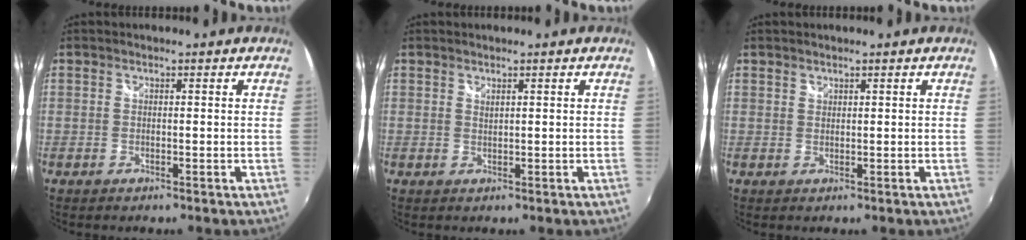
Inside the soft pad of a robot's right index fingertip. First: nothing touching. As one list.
[{"total": 0.8, "force": [0.7, 0.2, 0.4], "torque": [-0.005, 0.000, 0.013]}, {"total": 0.8, "force": [0.7, 0.4, 0.0], "torque": [0.003, 0.002, 0.011]}]